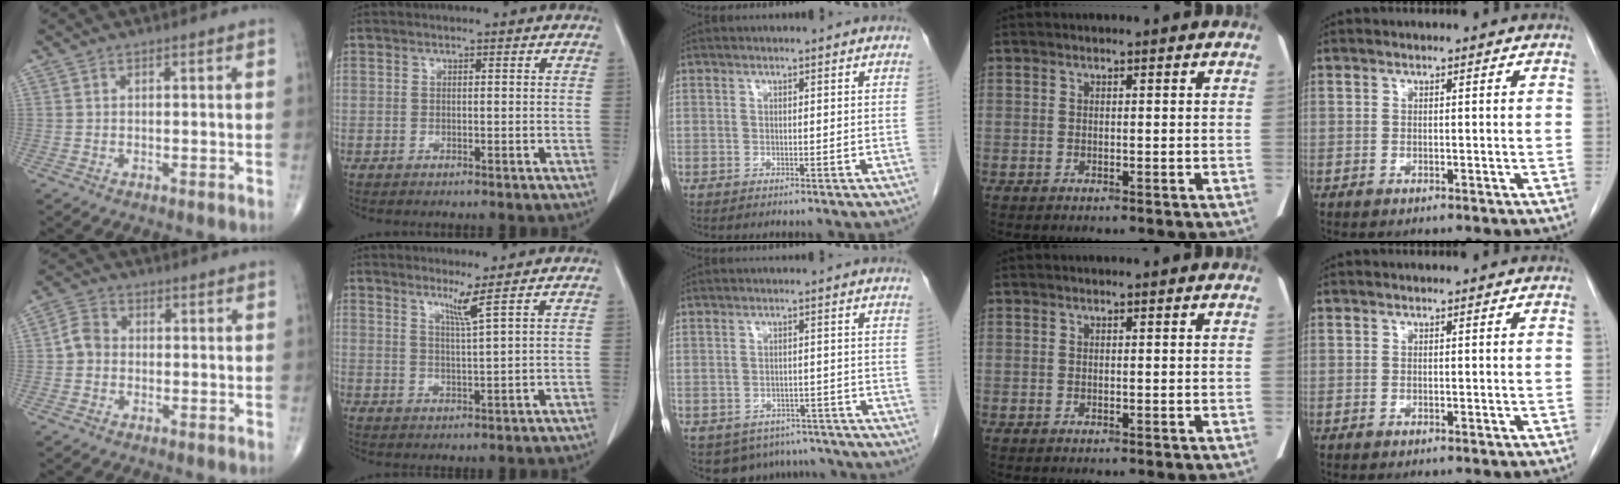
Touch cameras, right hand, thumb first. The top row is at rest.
{"thumb": {"total": 4.2, "force": [-0.5, 3.6, 2.1], "torque": [-0.028, 0.014, -0.017]}, "index": {"total": 2.9, "force": [1.9, -1.3, 1.8], "torque": [-0.034, -0.020, 0.040]}, "middle": {"total": 8.6, "force": [-7.1, 4.7, 1.0], "torque": [-0.005, 0.012, -0.082]}}